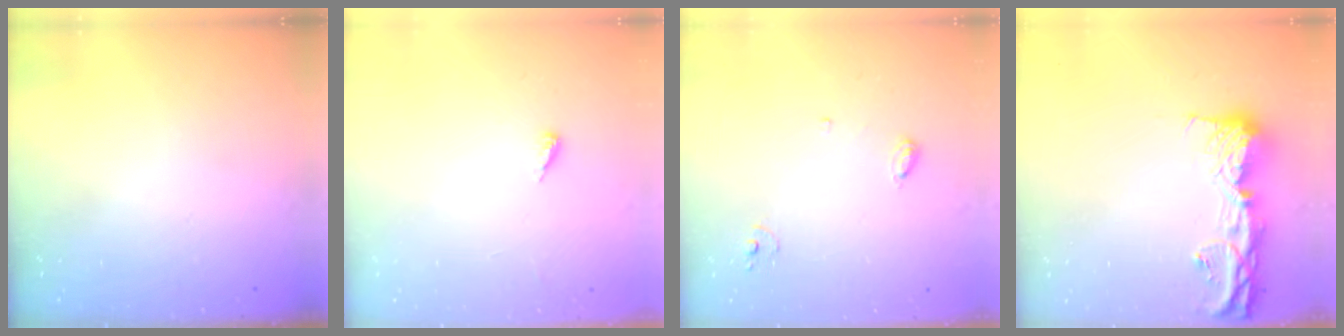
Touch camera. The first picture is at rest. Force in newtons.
{"total": 2.8, "press": 2.8, "slide": 0.2}
{"total": 4.7, "press": 4.7, "slide": 0.5}
{"total": 14.4, "press": 14.3, "slide": 1.5}